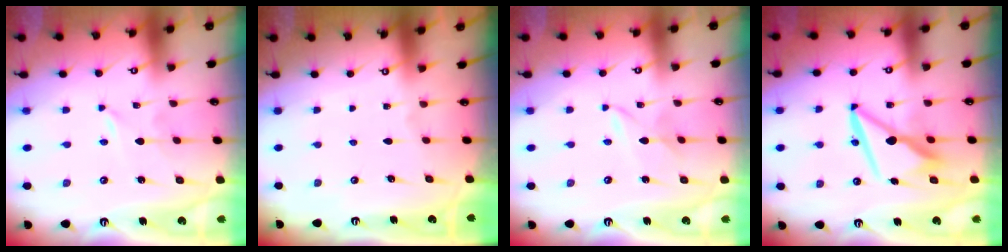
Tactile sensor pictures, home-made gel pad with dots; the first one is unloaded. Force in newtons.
{"total": 0.0}
{"total": 2.3, "press": 2.3, "slide": 0.2}
{"total": 10.1, "press": 9.9, "slide": 1.8}